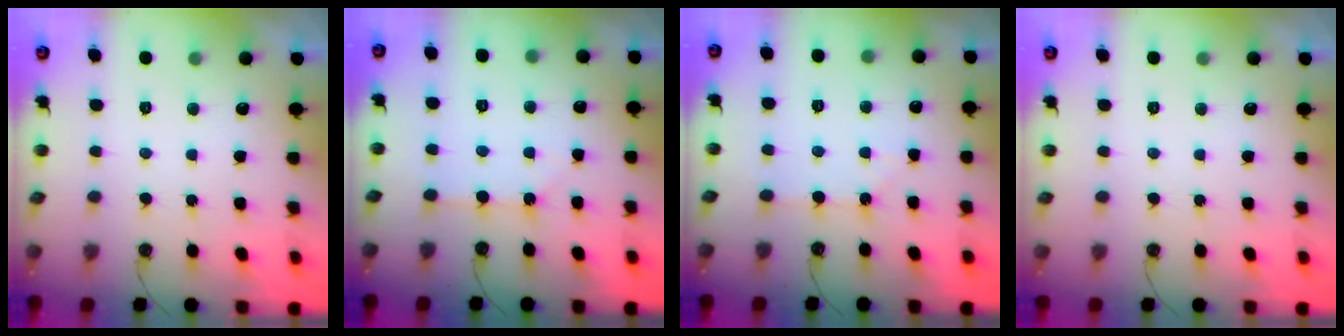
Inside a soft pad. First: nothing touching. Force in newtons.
{"total": 1.3, "press": 1.3, "slide": 0.2}
{"total": 4.9, "press": 4.8, "slide": 0.8}
{"total": 0.0}